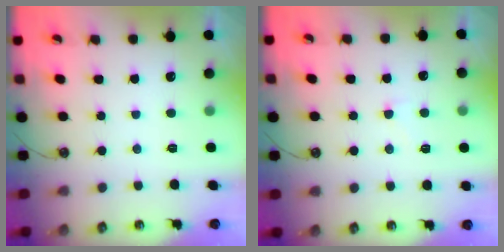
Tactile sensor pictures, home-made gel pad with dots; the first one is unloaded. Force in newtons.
{"total": 4.7, "press": 4.6, "slide": 0.7}